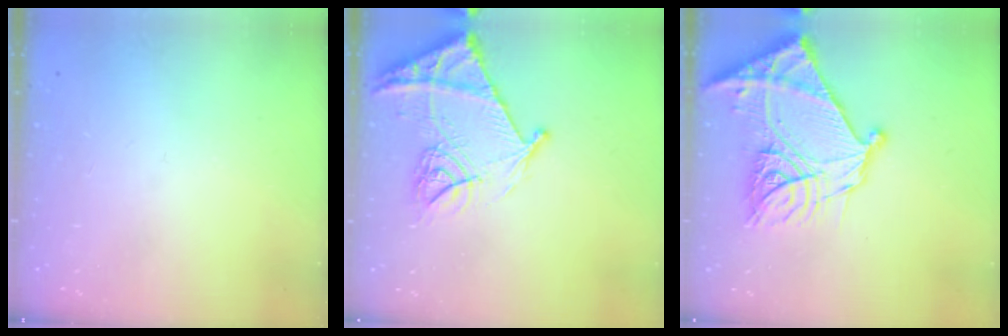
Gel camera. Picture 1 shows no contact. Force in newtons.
{"total": 15.9, "press": 15.8, "slide": 1.6}
{"total": 25.3, "press": 25.1, "slide": 2.8}